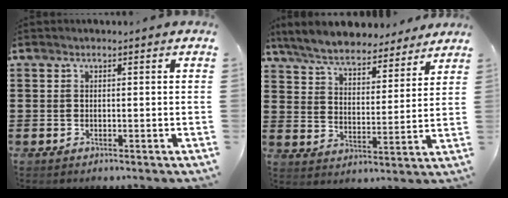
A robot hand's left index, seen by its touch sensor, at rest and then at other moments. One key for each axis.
{"total": 7.1, "fx": 6.7, "fy": 0.9, "fz": 2.0, "tx": -0.071, "ty": -0.037, "tz": 0.119}